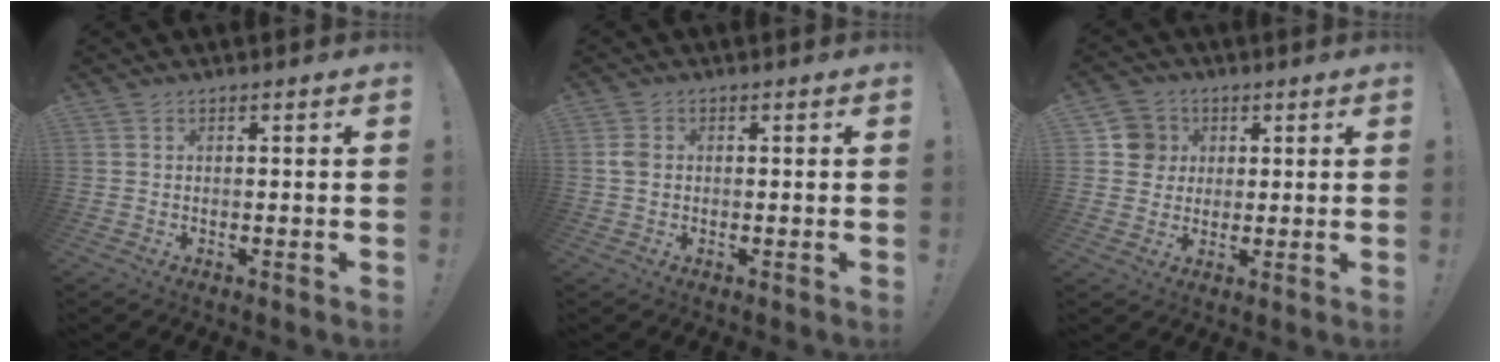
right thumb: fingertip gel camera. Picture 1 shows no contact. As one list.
[{"total": 2.4, "force": [0.1, 1.9, 1.5], "torque": [-0.021, 0.003, 0.000]}, {"total": 7.6, "force": [1.9, 7.2, 1.3], "torque": [-0.011, -0.007, 0.040]}]